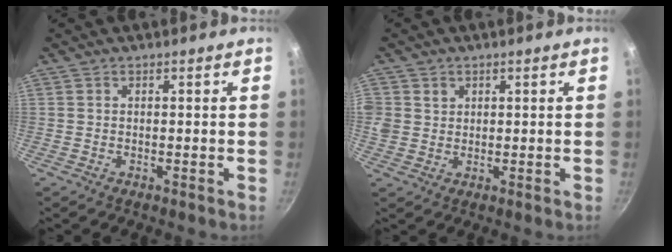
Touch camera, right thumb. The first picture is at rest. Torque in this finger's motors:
{"motor_torque": [-0.67, 0.78, 0.53, 0.41, 0.05]}